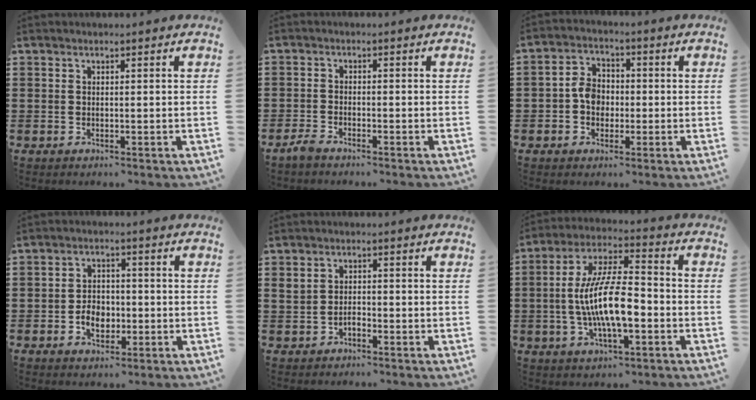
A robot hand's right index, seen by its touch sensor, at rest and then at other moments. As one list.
[{"total": 1.7, "force": [-1.6, 0.2, 0.5], "torque": [-0.018, -0.001, -0.033]}, {"total": 4.9, "force": [-0.7, 3.9, 2.9], "torque": [-0.069, 0.009, -0.017]}, {"total": 4.1, "force": [-1.3, 3.0, 2.5], "torque": [-0.044, 0.000, -0.025]}, {"total": 1.7, "force": [-0.6, 1.1, 1.1], "torque": [-0.032, -0.001, -0.014]}, {"total": 12.4, "force": [-2.4, 4.1, 11.4], "torque": [-0.235, -0.005, -0.044]}]